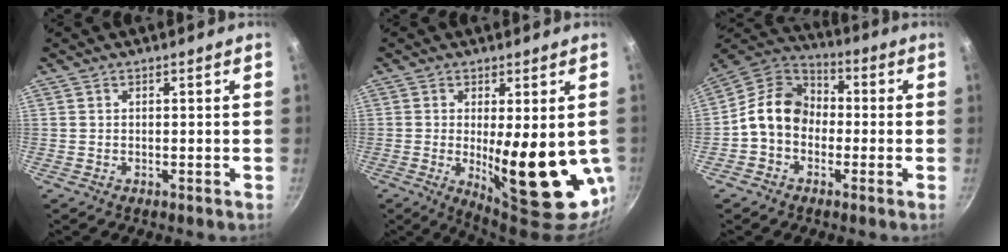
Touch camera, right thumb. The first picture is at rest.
{"total": 17.2, "force": [-1.4, 5.8, 16.2], "torque": [-0.203, -0.033, 0.001]}
{"total": 11.7, "force": [-1.3, 9.4, 6.9], "torque": [-0.084, 0.042, -0.046]}